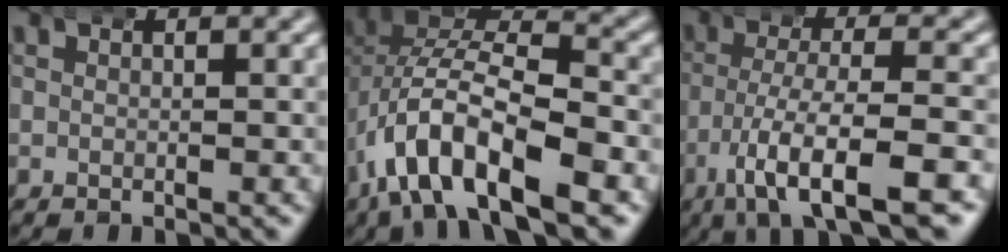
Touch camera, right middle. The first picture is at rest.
{"total": 11.6, "force": [-2.5, 7.8, 8.2], "torque": [-0.160, -0.020, -0.047]}
{"total": 8.6, "force": [-5.0, 2.8, 6.4], "torque": [-0.123, -0.024, -0.069]}